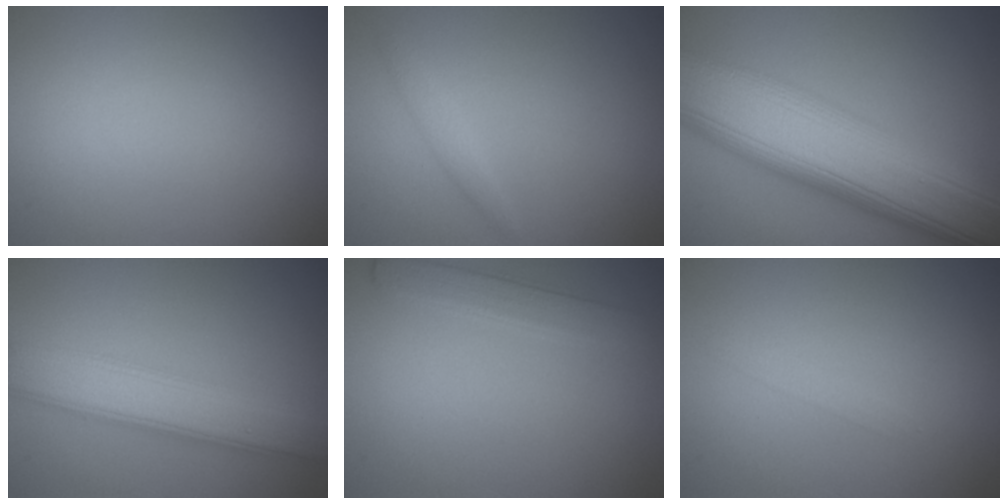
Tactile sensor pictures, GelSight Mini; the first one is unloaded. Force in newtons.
{"total": 1.6, "press": 1.6, "slide": 0.1}
{"total": 13.4, "press": 13.4, "slide": 0.2}
{"total": 5.4, "press": 5.4, "slide": 0.1}
{"total": 2.3, "press": 2.3, "slide": 0.1}
{"total": 0.8, "press": 0.8, "slide": 0.1}